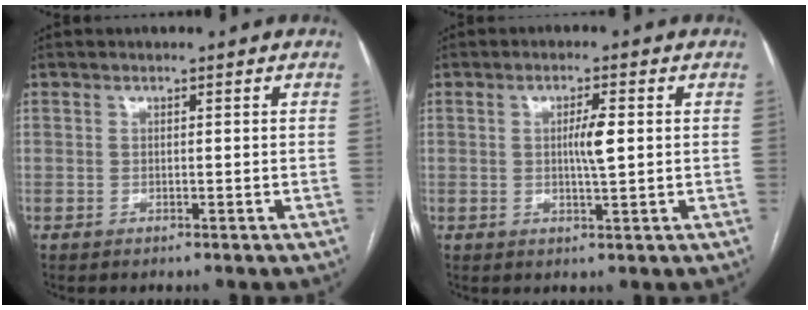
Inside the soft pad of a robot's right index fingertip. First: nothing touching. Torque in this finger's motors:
{"motor_torque": [0.81, 0.08, 0.11, 0.08]}